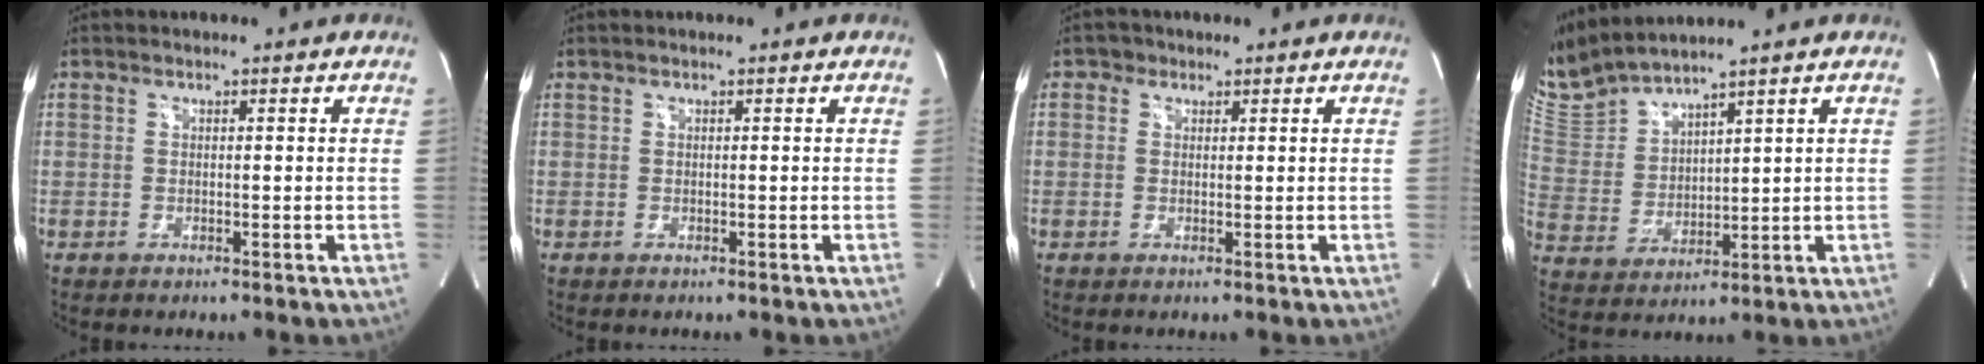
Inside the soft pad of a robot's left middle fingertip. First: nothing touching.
{"total": 0.0}
{"total": 1.5, "force": [0.8, 1.3, 0.3], "torque": [-0.002, 0.003, 0.008]}
{"total": 10.1, "force": [9.8, 0.1, 2.6], "torque": [-0.079, 0.007, 0.216]}